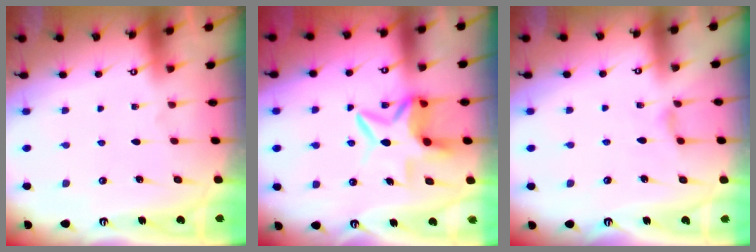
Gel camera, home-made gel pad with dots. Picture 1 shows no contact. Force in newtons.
{"total": 8.2, "press": 8.2, "slide": 0.8}
{"total": 2.5, "press": 2.4, "slide": 0.5}